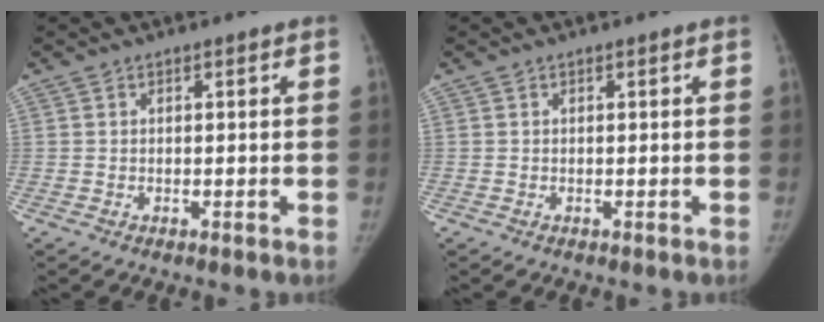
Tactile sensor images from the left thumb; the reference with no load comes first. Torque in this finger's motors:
{"motor_torque": [-0.05, 0.00, 0.16, -0.16, 0.00]}